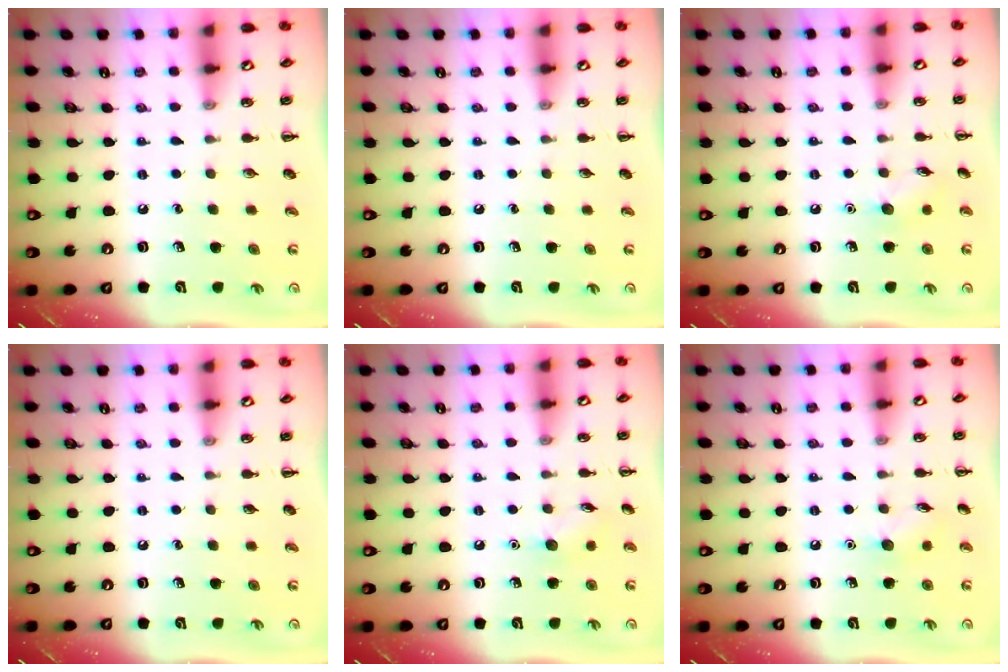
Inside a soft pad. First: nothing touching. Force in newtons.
{"total": 0.0}
{"total": 5.9, "press": 5.7, "slide": 1.6}
{"total": 0.0}
{"total": 5.9, "press": 5.7, "slide": 1.6}
{"total": 5.9, "press": 5.7, "slide": 1.6}